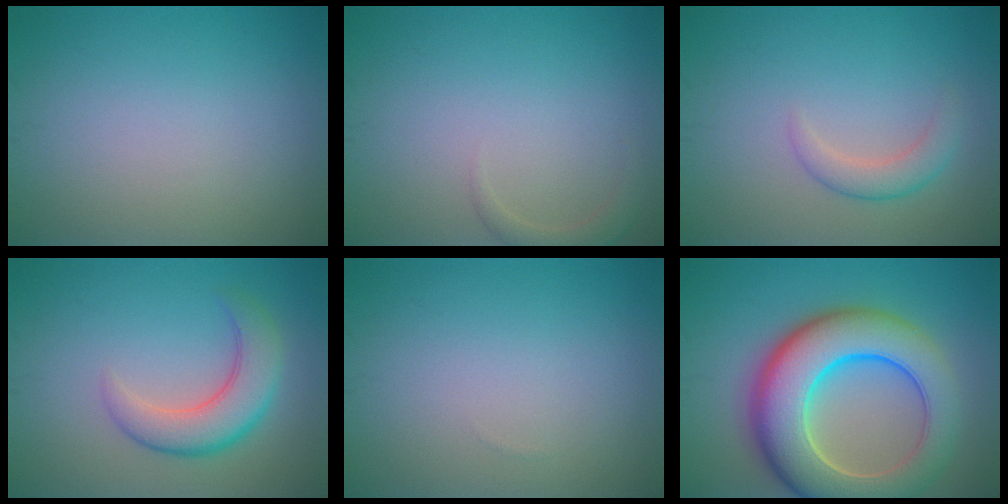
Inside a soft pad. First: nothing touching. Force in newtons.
{"total": 1.5, "press": 1.5, "slide": 0.2}
{"total": 2.3, "press": 2.2, "slide": 0.2}
{"total": 4.9, "press": 4.9, "slide": 0.2}
{"total": 0.0}
{"total": 11.9, "press": 11.9, "slide": 0.3}